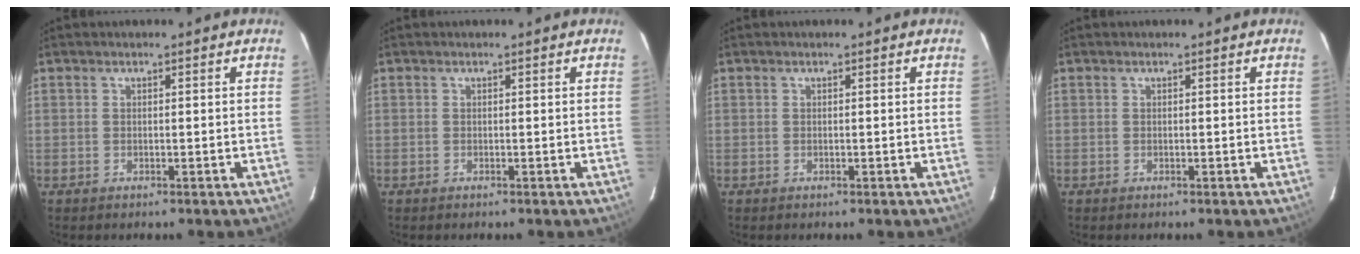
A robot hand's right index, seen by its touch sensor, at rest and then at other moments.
{"total": 0.0}
{"total": 0.0}
{"total": 0.0}